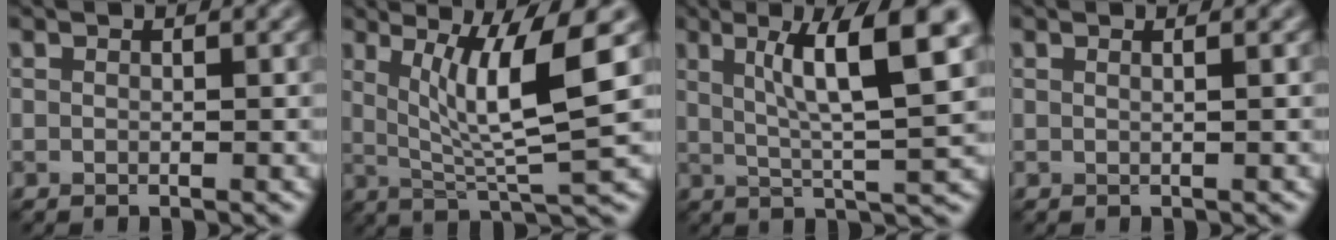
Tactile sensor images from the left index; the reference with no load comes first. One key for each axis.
{"total": 7.7, "fx": 2.1, "fy": 1.2, "fz": 7.3, "tx": -0.122, "ty": -0.007, "tz": 0.039}
{"total": 8.7, "fx": 3.1, "fy": 1.5, "fz": 8.0, "tx": -0.115, "ty": 0.005, "tz": 0.053}
{"total": 1.1, "fx": 0.4, "fy": 0.5, "fz": 0.9, "tx": -0.008, "ty": -0.001, "tz": -0.006}